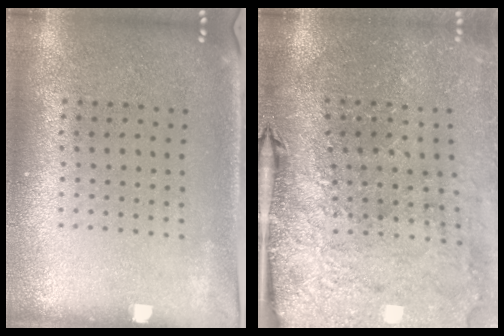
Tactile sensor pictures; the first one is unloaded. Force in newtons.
{"total": 3.5, "press": 3.1, "slide": 1.8}